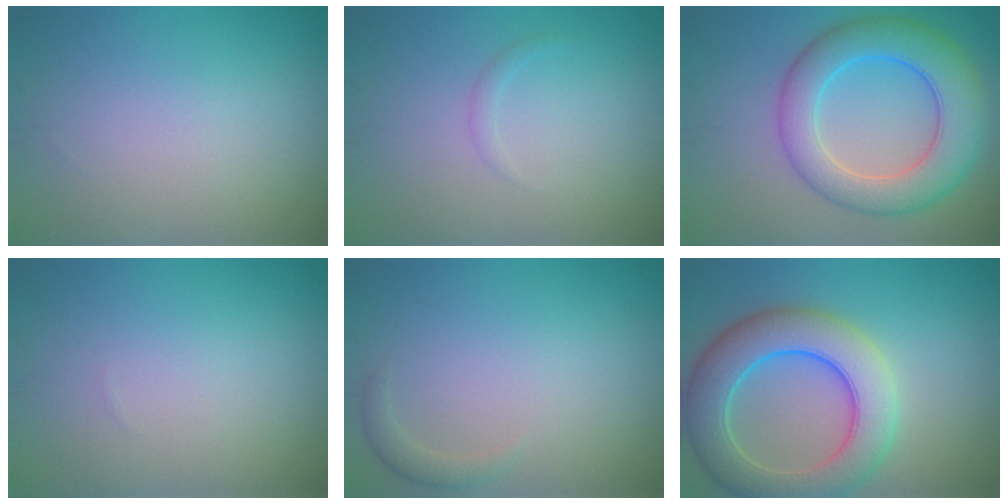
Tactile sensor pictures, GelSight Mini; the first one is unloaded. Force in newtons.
{"total": 0.7, "press": 0.7, "slide": 0.1}
{"total": 8.1, "press": 8.1, "slide": 0.1}
{"total": 0.0}
{"total": 1.2, "press": 1.2, "slide": 0.2}
{"total": 8.7, "press": 8.7, "slide": 0.5}